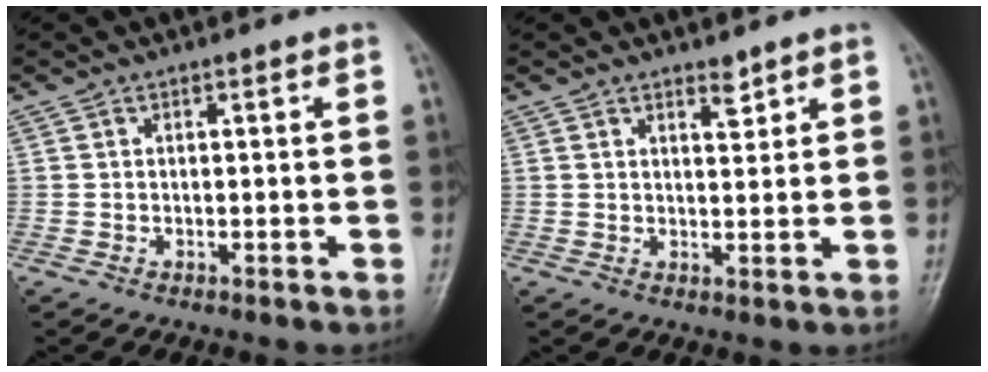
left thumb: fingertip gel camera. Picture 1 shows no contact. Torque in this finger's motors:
{"motor_torque": [-0.46, 0.23, -0.22, 0.01, 0.06]}